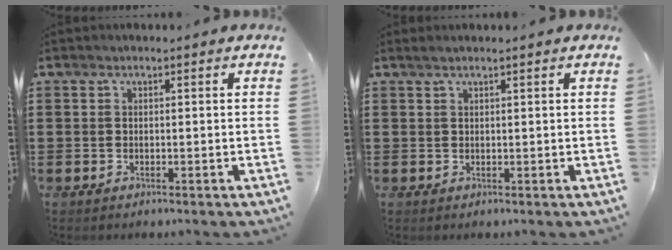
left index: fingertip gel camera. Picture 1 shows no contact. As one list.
[{"total": 0.9, "force": [0.7, -0.1, 0.6], "torque": [-0.010, 0.000, 0.012]}]